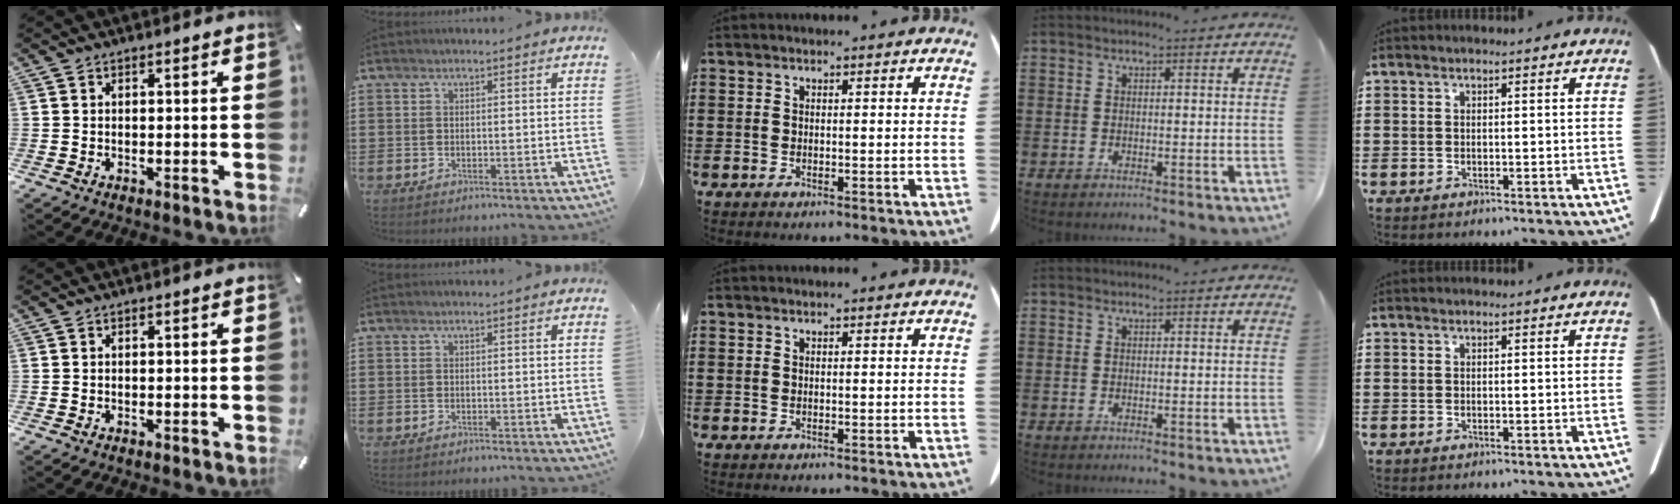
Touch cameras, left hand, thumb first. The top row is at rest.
{}